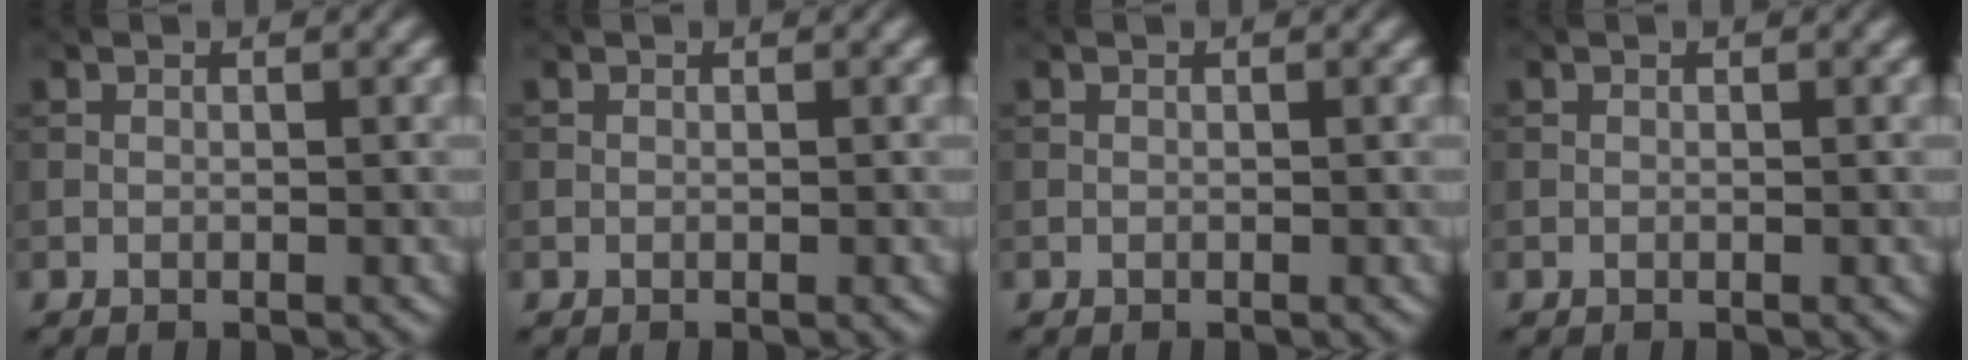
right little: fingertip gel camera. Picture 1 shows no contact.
{"total": 0.0}
{"total": 0.0}
{"total": 0.0}